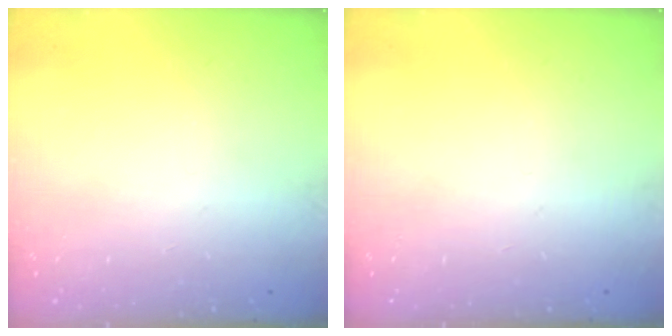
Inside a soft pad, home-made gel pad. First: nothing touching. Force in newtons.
{"total": 0.0}